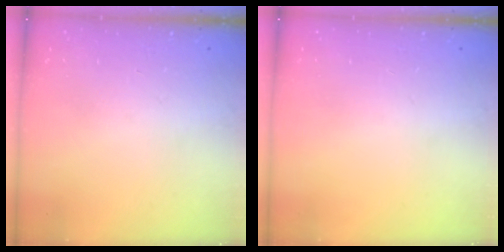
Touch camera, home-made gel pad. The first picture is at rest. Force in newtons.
{"total": 0.0}